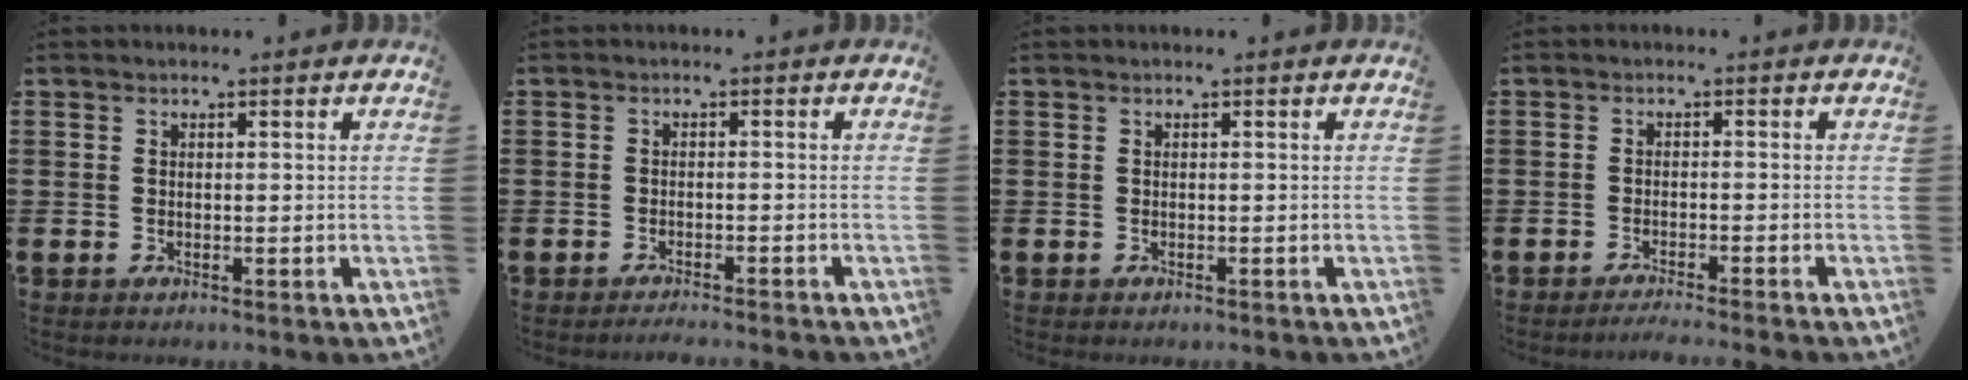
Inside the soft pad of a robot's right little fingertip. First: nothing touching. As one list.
[{"total": 1.2, "force": [-1.2, -0.2, 0.3], "torque": [-0.004, -0.001, -0.023]}, {"total": 0.0}, {"total": 1.5, "force": [-1.4, -0.3, 0.5], "torque": [-0.006, 0.000, -0.026]}]